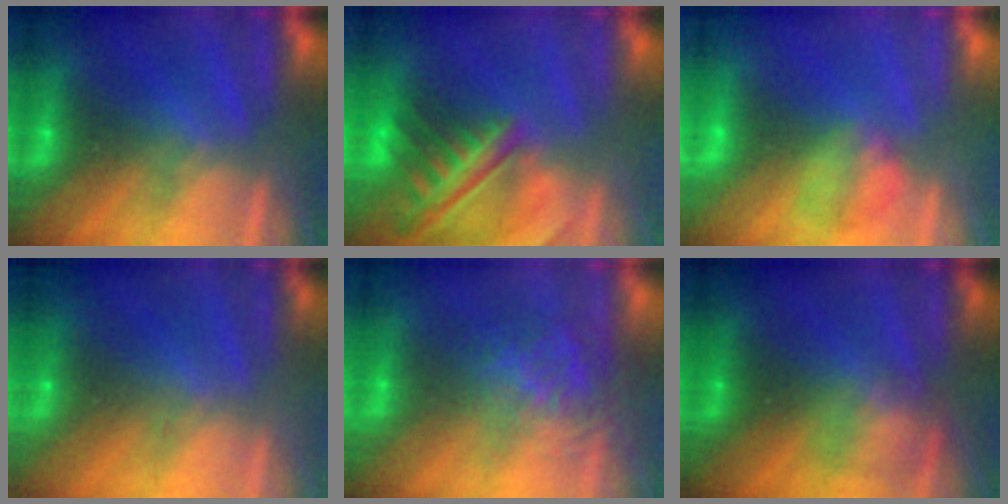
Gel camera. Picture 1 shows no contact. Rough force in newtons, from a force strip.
{"total": 6.2}
{"total": 3.5}
{"total": 9.5}
{"total": 3.9}
{"total": 2.4}